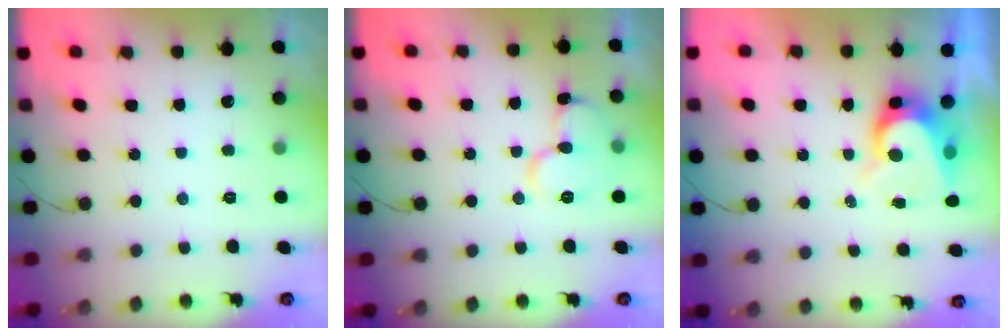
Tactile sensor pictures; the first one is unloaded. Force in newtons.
{"total": 10.7, "press": 10.7, "slide": 1.1}
{"total": 6.2, "press": 6.2, "slide": 0.6}